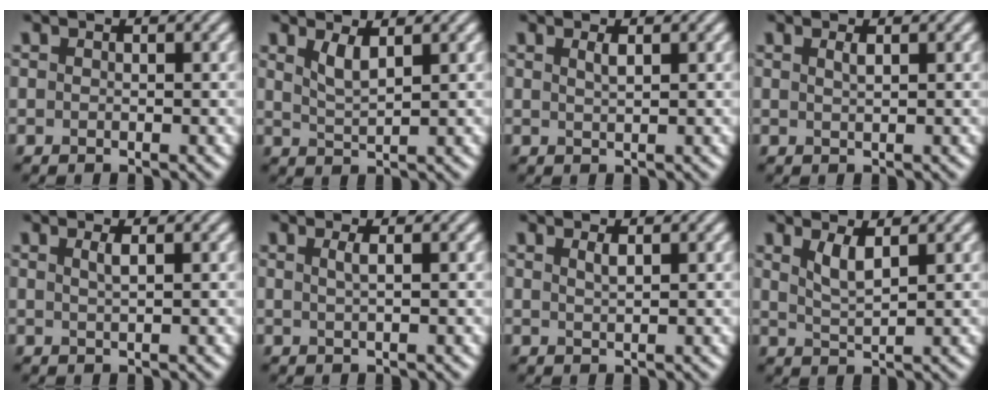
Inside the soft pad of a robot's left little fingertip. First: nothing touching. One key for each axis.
{"total": 2.0, "fx": 1.2, "fy": 0.5, "fz": 1.5, "tx": -0.030, "ty": -0.005, "tz": 0.026}
{"total": 1.0, "fx": 0.5, "fy": 0.3, "fz": 0.8, "tx": -0.012, "ty": 0.002, "tz": 0.009}
{"total": 0.9, "fx": 0.4, "fy": 0.3, "fz": 0.7, "tx": -0.010, "ty": 0.002, "tz": 0.007}
{"total": 1.3, "fx": 0.5, "fy": 0.4, "fz": 1.1, "tx": -0.015, "ty": 0.003, "tz": 0.006}
{"total": 1.3, "fx": 0.4, "fy": 0.5, "fz": 1.2, "tx": -0.016, "ty": 0.002, "tz": 0.003}
{"total": 1.0, "fx": 0.6, "fy": 0.3, "fz": 0.8, "tx": -0.012, "ty": 0.001, "tz": 0.009}
{"total": 2.2, "fx": 1.2, "fy": 0.5, "fz": 1.7, "tx": -0.034, "ty": -0.005, "tz": 0.026}